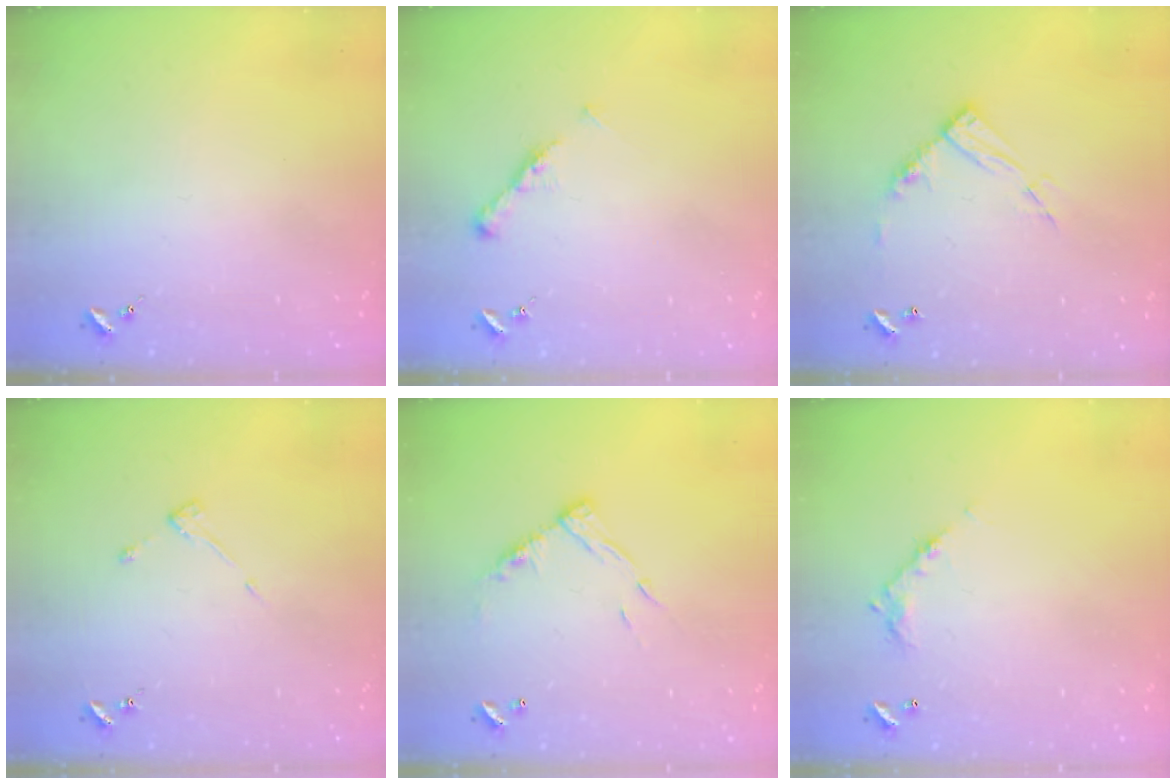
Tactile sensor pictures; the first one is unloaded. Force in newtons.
{"total": 6.8, "press": 6.7, "slide": 0.6}
{"total": 12.2, "press": 12.1, "slide": 0.9}
{"total": 2.9, "press": 2.9, "slide": 0.5}
{"total": 10.9, "press": 10.9, "slide": 0.8}
{"total": 8.4, "press": 8.4, "slide": 0.4}